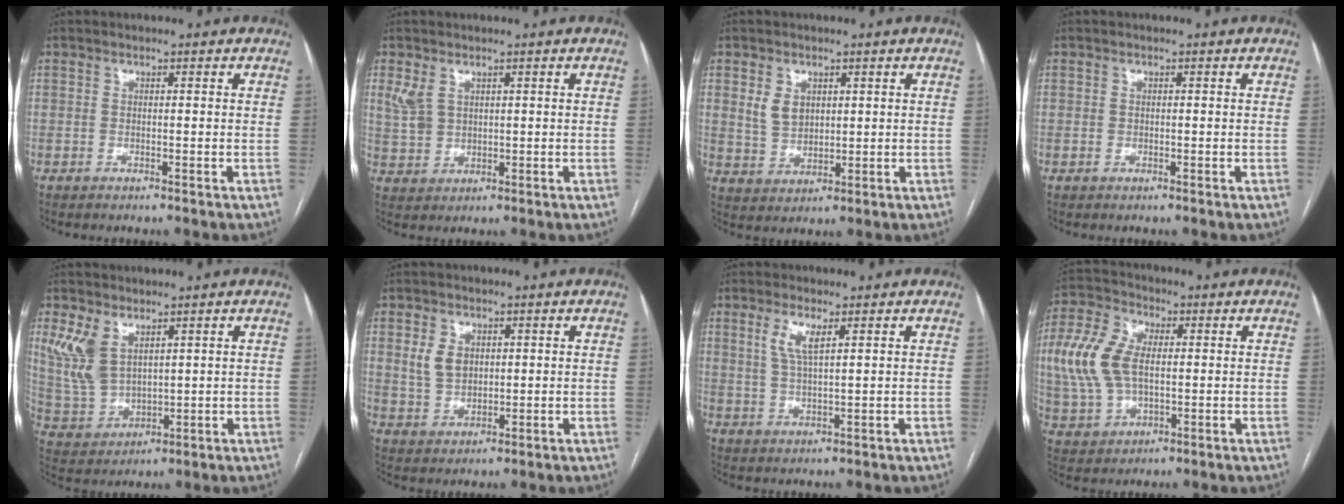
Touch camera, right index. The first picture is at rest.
{"total": 3.7, "force": [1.8, 2.5, 1.9], "torque": [-0.050, 0.010, 0.051]}
{"total": 4.6, "force": [1.7, 3.4, 2.6], "torque": [-0.054, 0.007, 0.043]}
{"total": 0.6, "force": [0.1, 0.5, 0.2], "torque": [-0.001, 0.001, 0.001]}
{"total": 8.2, "force": [4.1, 4.7, 5.3], "torque": [-0.127, 0.008, 0.099]}
{"total": 5.0, "force": [1.5, 3.7, 3.0], "torque": [-0.063, 0.012, 0.038]}
{"total": 4.2, "force": [1.9, 0.8, 3.6], "torque": [-0.082, 0.000, 0.043]}
{"total": 11.9, "force": [1.0, 6.9, 9.6], "torque": [-0.235, 0.022, 0.026]}